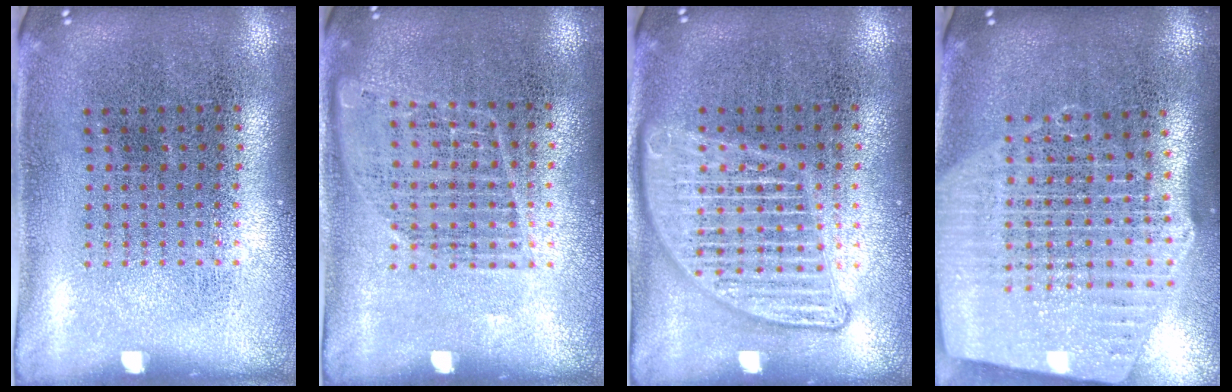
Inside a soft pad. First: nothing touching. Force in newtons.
{"total": 1.0, "press": 1.0, "slide": 0.3}
{"total": 3.0, "press": 3.0, "slide": 0.3}
{"total": 2.8, "press": 2.3, "slide": 1.5}